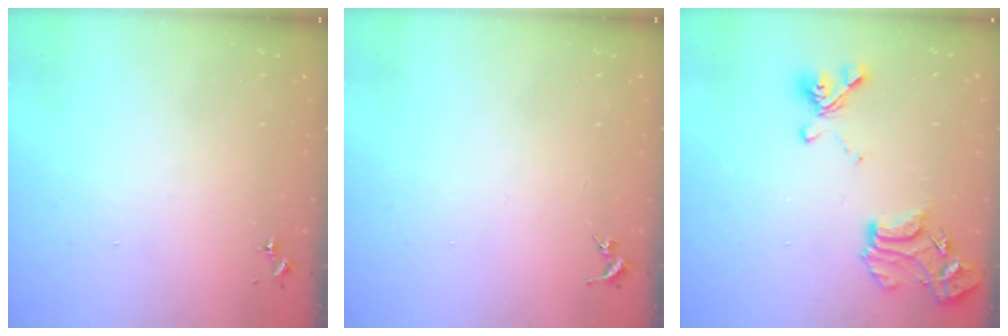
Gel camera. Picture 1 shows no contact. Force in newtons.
{"total": 0.0}
{"total": 16.4, "press": 16.4, "slide": 1.4}